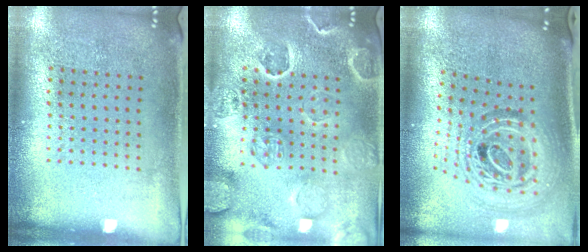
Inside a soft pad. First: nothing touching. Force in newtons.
{"total": 2.8, "press": 2.7, "slide": 0.5}
{"total": 2.1, "press": 1.6, "slide": 1.3}